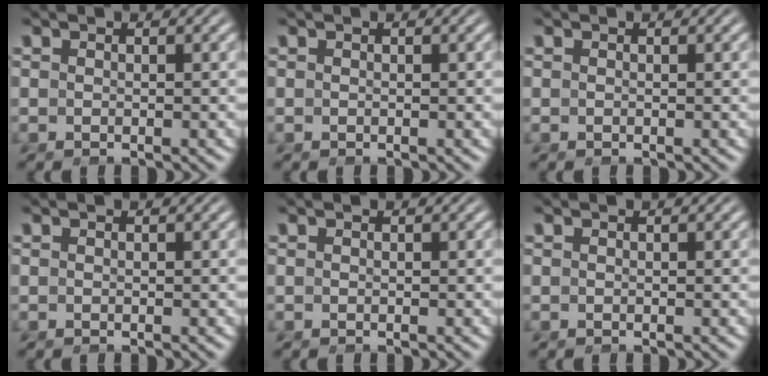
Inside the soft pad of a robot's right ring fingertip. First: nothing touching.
{"total": 0.0}
{"total": 0.0}
{"total": 0.0}
{"total": 0.0}
{"total": 0.0}